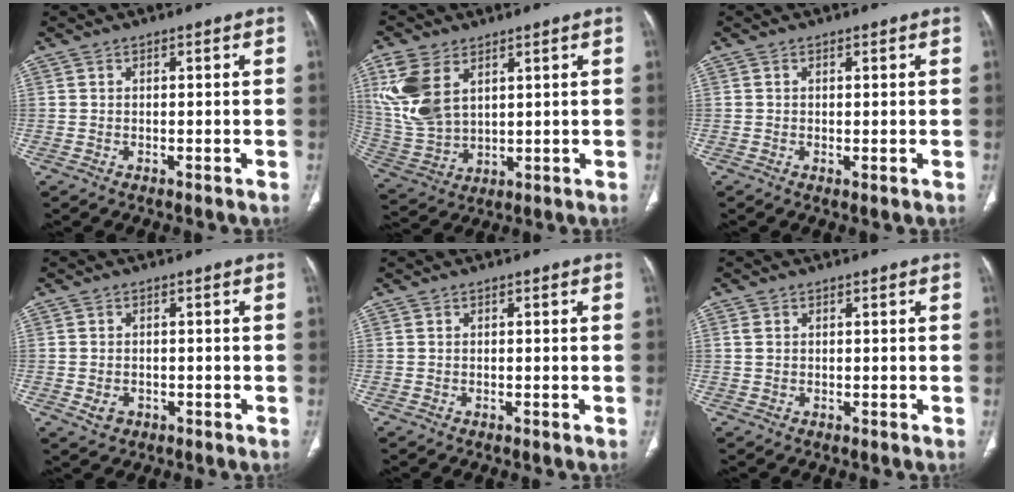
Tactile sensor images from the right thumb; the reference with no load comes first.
{"total": 12.8, "force": [5.1, 7.7, 8.8], "torque": [-0.196, -0.012, 0.118]}
{"total": 0.8, "force": [0.0, 0.2, 0.7], "torque": [-0.018, -0.005, 0.002]}
{"total": 2.7, "force": [-0.7, 2.1, 1.4], "torque": [-0.020, 0.003, -0.003]}
{"total": 0.0}
{"total": 1.3, "force": [0.2, 1.0, 0.8], "torque": [-0.020, 0.003, 0.007]}